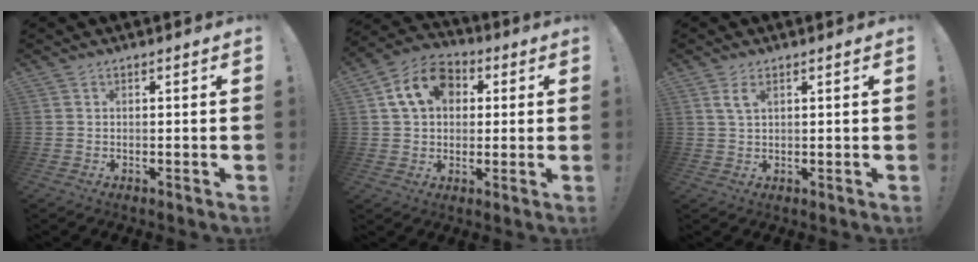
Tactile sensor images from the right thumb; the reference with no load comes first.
{"total": 13.7, "force": [4.4, 10.4, 7.8], "torque": [-0.123, 0.002, 0.090]}
{"total": 3.7, "force": [1.7, 1.6, 2.9], "torque": [-0.052, 0.000, 0.030]}